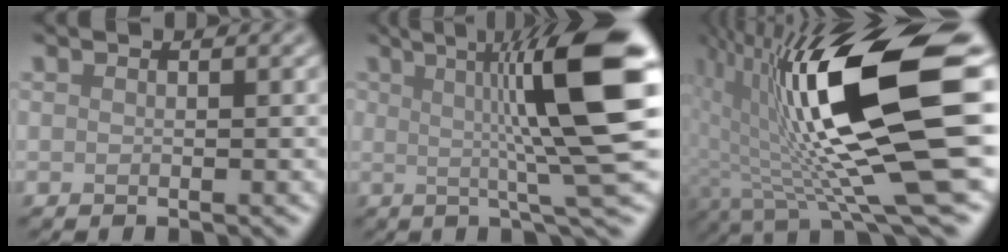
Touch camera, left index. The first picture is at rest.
{"total": 11.6, "force": [2.2, 1.7, 11.3], "torque": [-0.146, 0.014, 0.029]}
{"total": 15.5, "force": [1.7, 4.1, 14.9], "torque": [-0.247, -0.009, 0.032]}